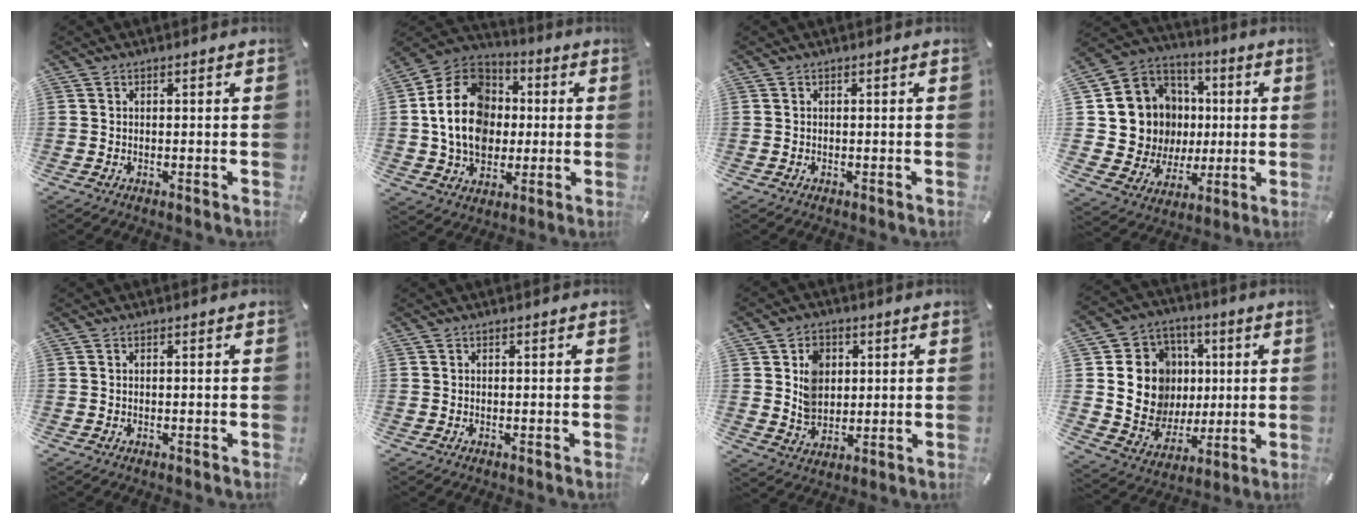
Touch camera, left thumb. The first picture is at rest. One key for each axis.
{"total": 17.9, "fx": 0.3, "fy": 14.8, "fz": 10.1, "tx": -0.219, "ty": 0.013, "tz": 0.006}
{"total": 0.0}
{"total": 14.2, "fx": 1.1, "fy": 13.9, "fz": 2.7, "tx": -0.065, "ty": -0.018, "tz": 0.051}
{"total": 0.0}
{"total": 0.0}
{"total": 8.2, "fx": 1.7, "fy": 7.0, "fz": 4.1, "tx": -0.062, "ty": 0.005, "tz": 0.032}
{"total": 15.7, "fx": 2.5, "fy": 14.3, "fz": 6.0, "tx": -0.102, "ty": -0.010, "tz": 0.060}